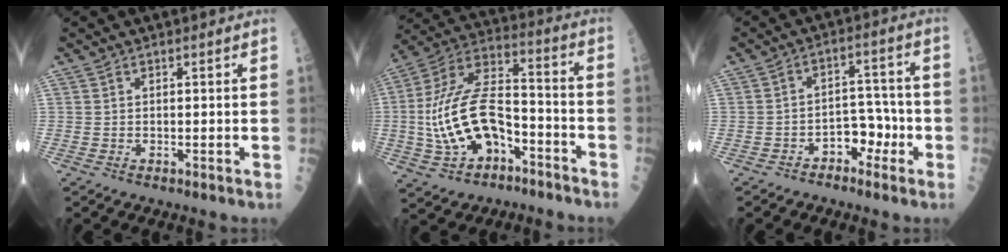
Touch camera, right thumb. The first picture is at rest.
{"total": 18.6, "force": [-5.0, 10.6, 14.5], "torque": [-0.266, 0.056, -0.084]}
{"total": 6.2, "force": [-2.9, 4.2, 3.5], "torque": [-0.016, 0.042, -0.050]}